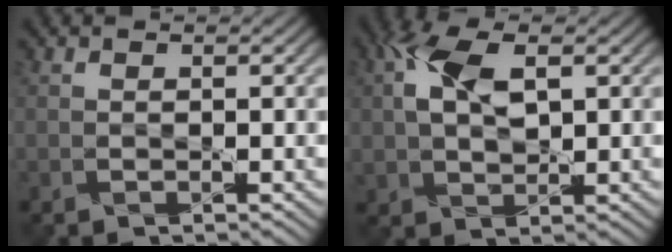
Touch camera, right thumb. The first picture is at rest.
{"total": 7.3, "force": [1.9, 4.2, 5.7], "torque": [-0.134, 0.015, 0.036]}